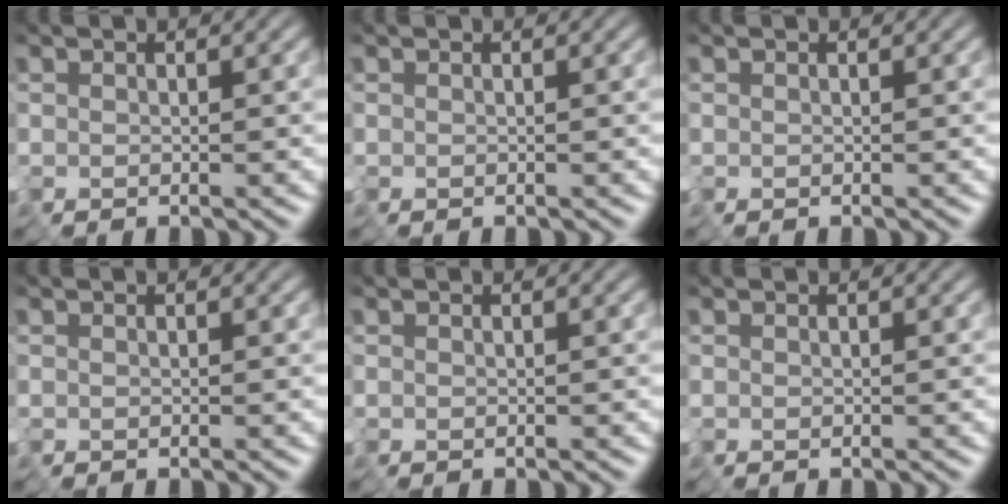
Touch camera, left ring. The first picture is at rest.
{"total": 0.0}
{"total": 0.0}
{"total": 0.0}
{"total": 0.0}
{"total": 0.0}